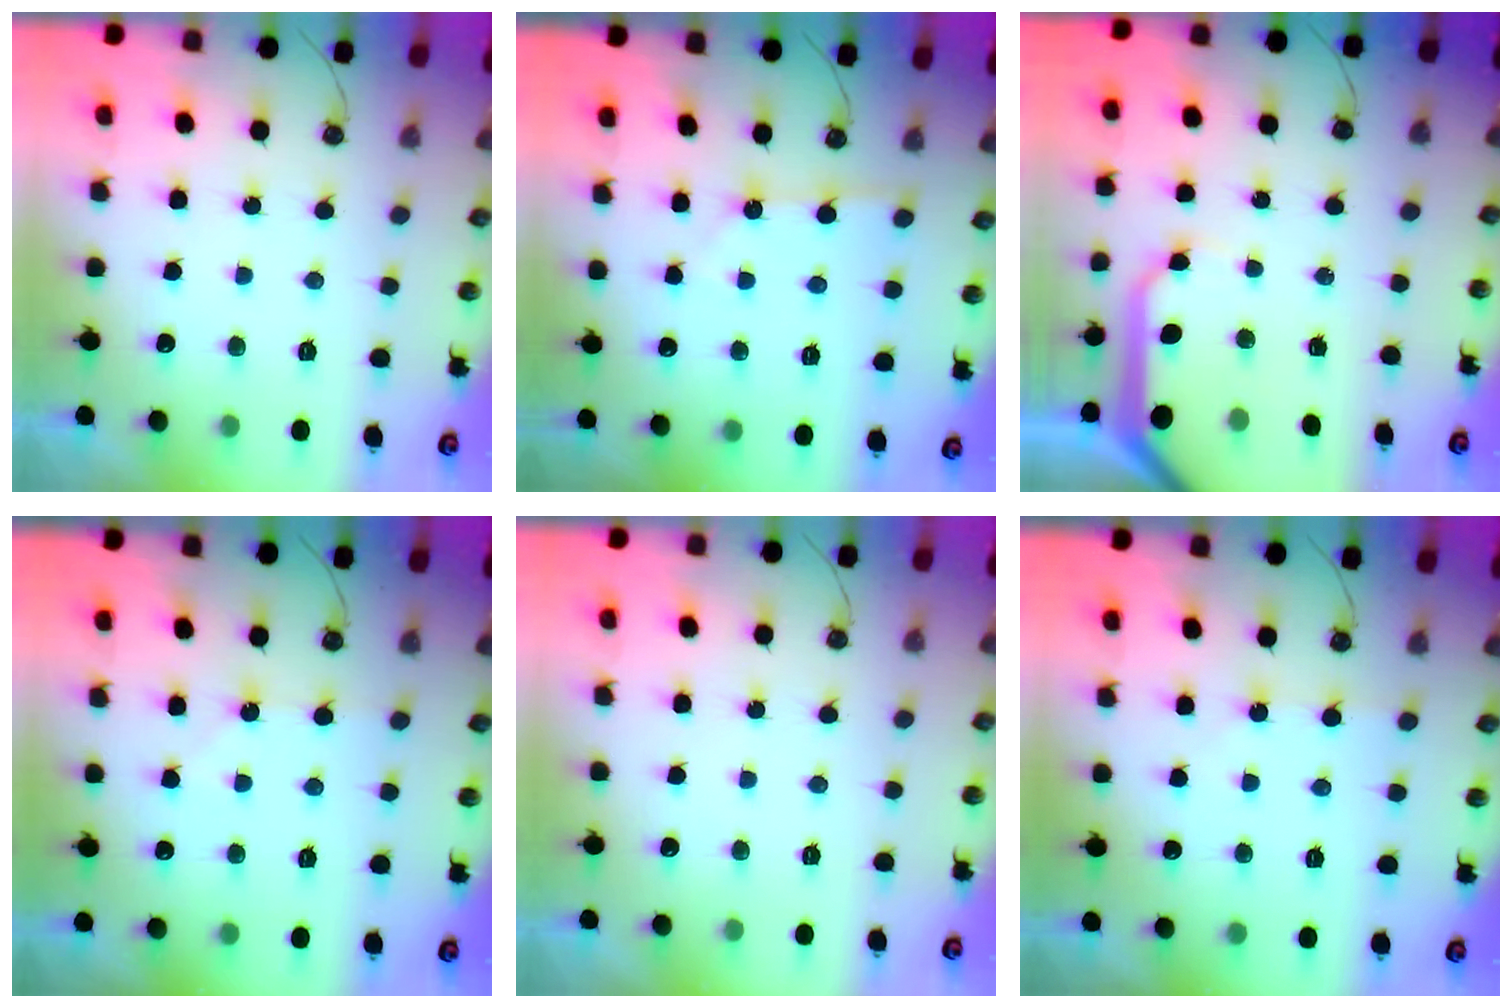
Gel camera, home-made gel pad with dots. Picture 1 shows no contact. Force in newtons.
{"total": 2.0, "press": 2.0, "slide": 0.1}
{"total": 9.8, "press": 9.7, "slide": 1.0}
{"total": 3.5, "press": 3.4, "slide": 0.6}
{"total": 0.0}
{"total": 2.7, "press": 2.7, "slide": 0.5}